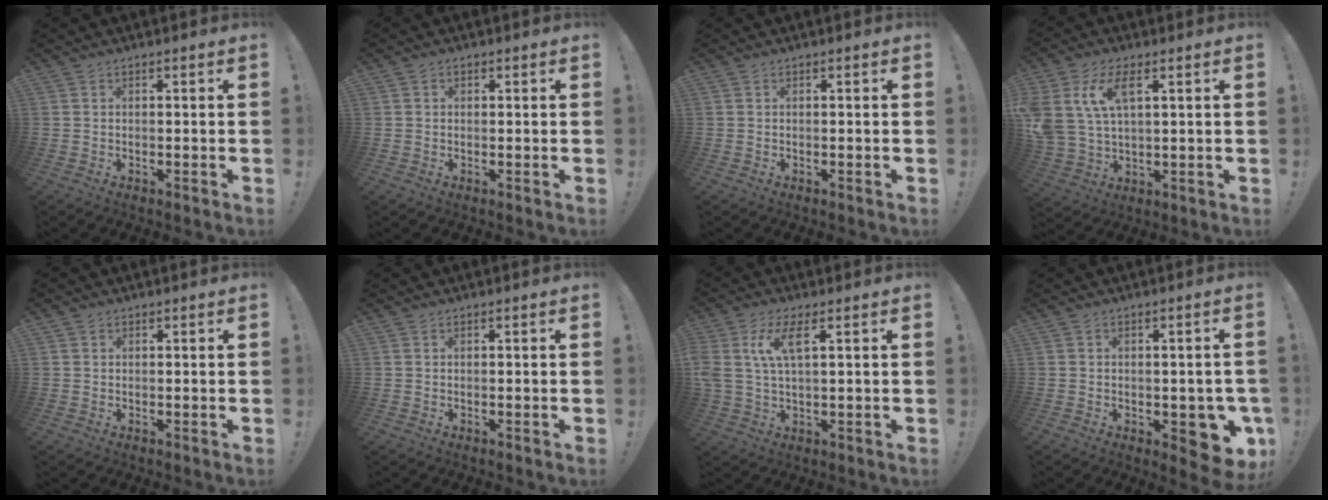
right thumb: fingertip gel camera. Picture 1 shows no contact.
{"total": 0.8, "force": [0.1, 0.7, 0.3], "torque": [-0.004, 0.002, 0.001]}
{"total": 0.0}
{"total": 11.7, "force": [5.1, 6.6, 8.2], "torque": [-0.189, -0.008, 0.095]}
{"total": 0.6, "force": [0.4, 0.4, 0.0], "torque": [0.006, -0.002, 0.008]}
{"total": 0.0}
{"total": 8.3, "force": [3.3, 3.2, 6.9], "torque": [-0.142, -0.004, 0.060]}
{"total": 8.9, "force": [-3.1, 4.7, 6.9], "torque": [-0.068, 0.016, -0.040]}